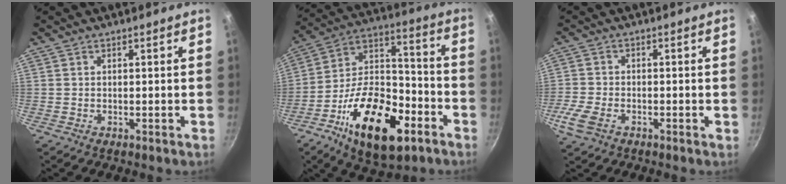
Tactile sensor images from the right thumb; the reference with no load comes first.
{"total": 24.3, "force": [-11.1, 12.1, 17.9], "torque": [-0.272, 0.057, -0.189]}
{"total": 5.5, "force": [-2.7, 3.0, 3.7], "torque": [-0.087, 0.004, -0.060]}